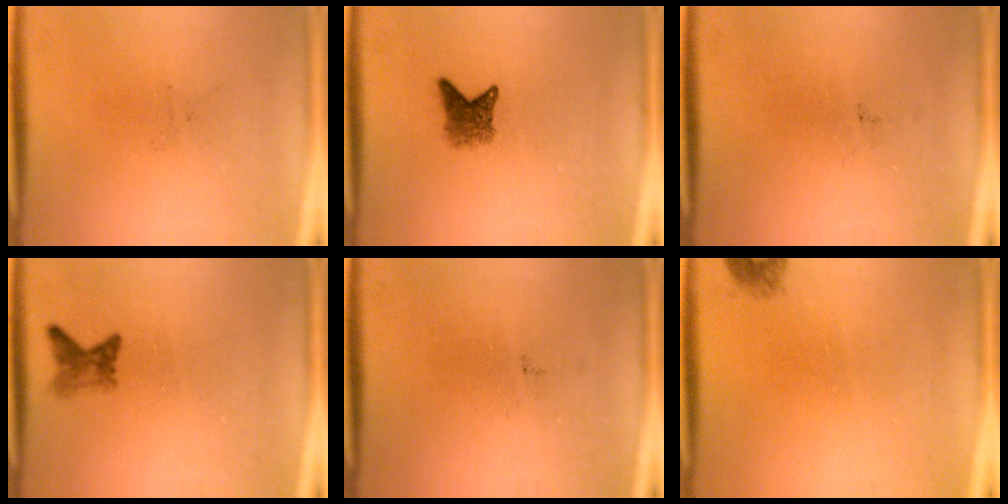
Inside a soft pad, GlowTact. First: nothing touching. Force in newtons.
{"total": 2.8}
{"total": 0.0}
{"total": 1.9}
{"total": 0.0}
{"total": 1.2}